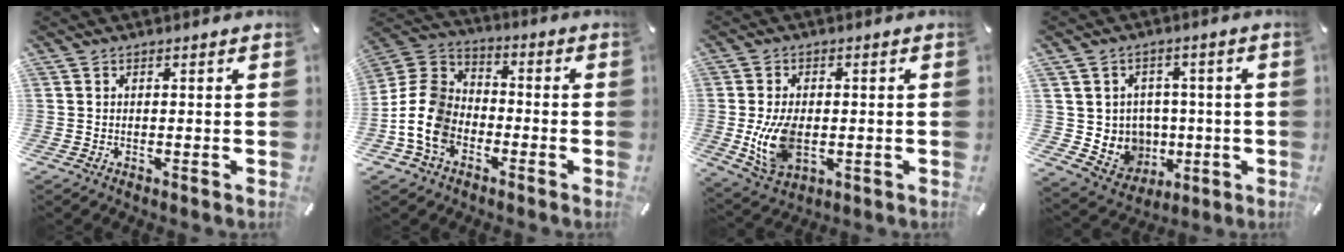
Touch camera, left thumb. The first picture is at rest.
{"total": 13.1, "force": [-5.0, 9.9, 6.8], "torque": [-0.158, 0.033, -0.090]}
{"total": 10.4, "force": [-1.2, 6.7, 8.0], "torque": [-0.166, -0.010, -0.021]}
{"total": 8.1, "force": [0.6, 8.0, 0.5], "torque": [-0.029, -0.013, 0.026]}